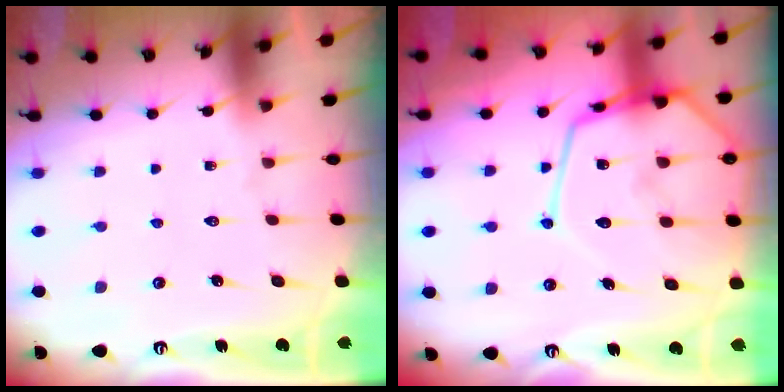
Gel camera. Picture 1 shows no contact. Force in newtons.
{"total": 19.1, "press": 19.0, "slide": 1.7}